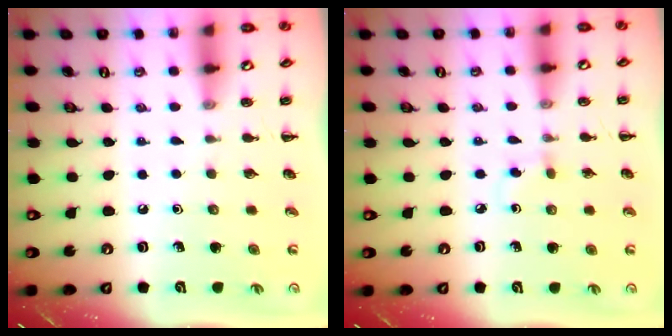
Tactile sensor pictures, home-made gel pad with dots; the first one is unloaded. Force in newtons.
{"total": 2.6, "press": 2.4, "slide": 1.2}